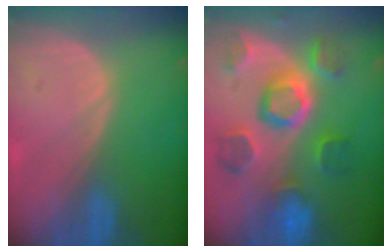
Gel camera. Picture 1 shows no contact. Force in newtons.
{"total": 11.1, "press": 9.9, "slide": 4.9}